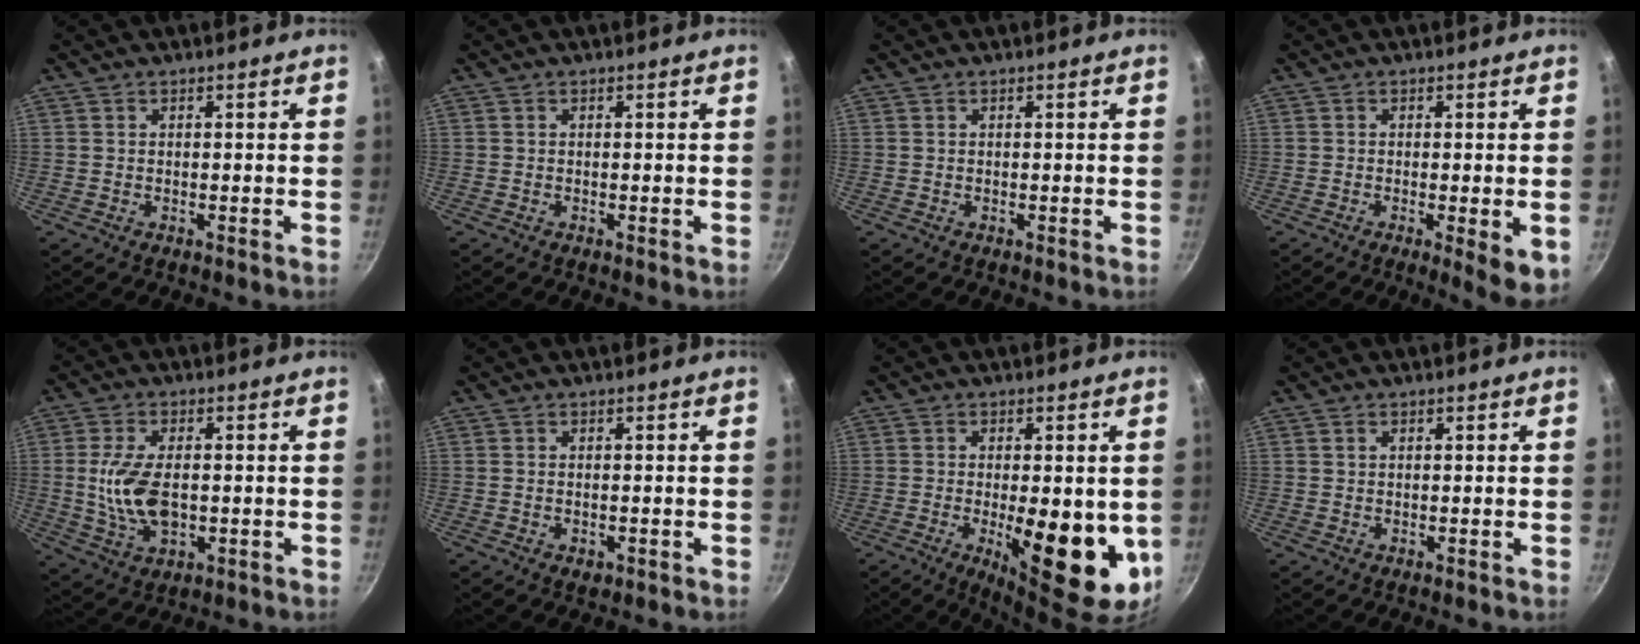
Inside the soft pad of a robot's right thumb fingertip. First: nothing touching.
{"total": 0.0}
{"total": 0.0}
{"total": 5.8, "force": [-1.3, 1.2, 5.5], "torque": [-0.068, -0.010, -0.013]}
{"total": 10.6, "force": [-0.3, 5.9, 8.8], "torque": [-0.165, 0.000, -0.004]}
{"total": 1.4, "force": [-0.5, 0.9, 1.0], "torque": [-0.013, -0.003, -0.006]}
{"total": 14.9, "force": [-2.4, 5.4, 13.7], "torque": [-0.178, -0.009, -0.023]}
{"total": 0.7, "force": [0.3, 0.5, 0.3], "torque": [-0.004, 0.002, 0.006]}